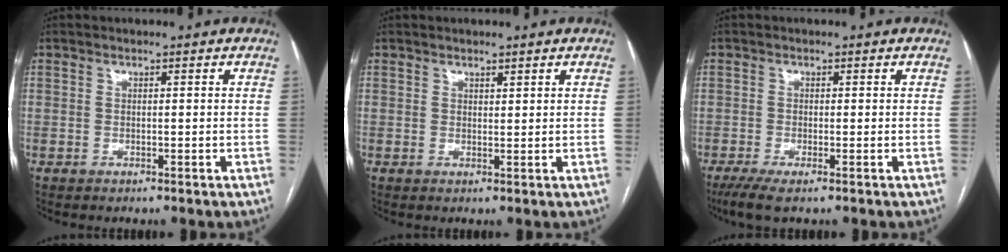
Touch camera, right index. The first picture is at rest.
{"total": 1.0, "force": [0.9, 0.3, 0.5], "torque": [-0.010, -0.002, 0.014]}
{"total": 3.8, "force": [-2.3, 0.7, 3.0], "torque": [-0.057, -0.011, -0.041]}